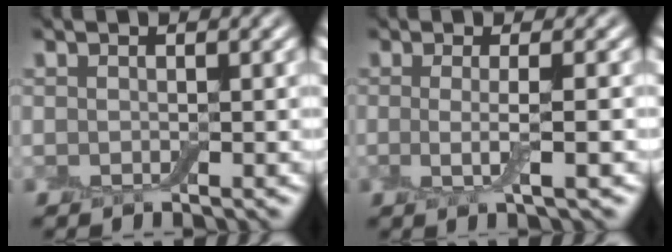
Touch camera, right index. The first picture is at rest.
{"total": 3.1, "force": [-0.3, 0.7, 3.0], "torque": [-0.054, -0.013, -0.008]}